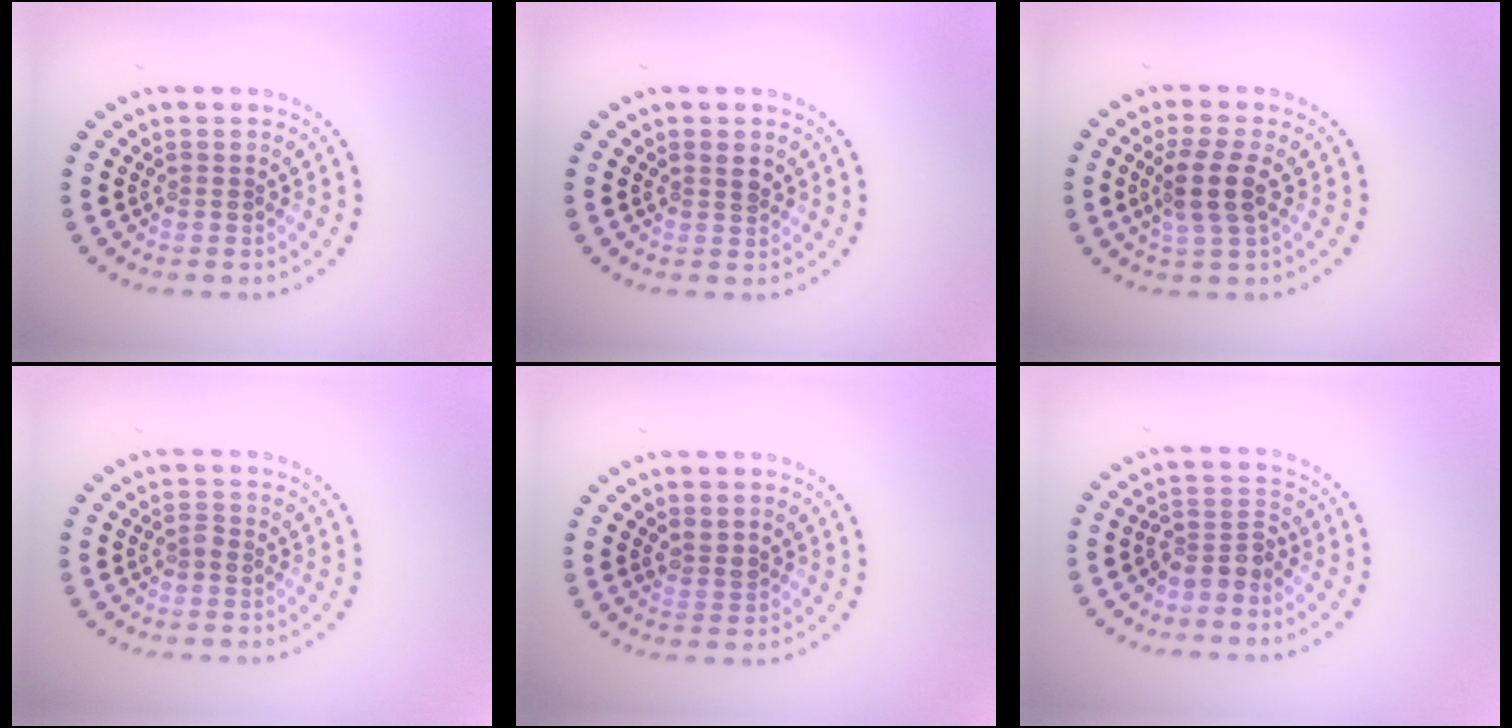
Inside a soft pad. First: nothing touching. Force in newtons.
{"total": 1.3, "press": 1.1, "slide": 0.6}
{"total": 3.1, "press": 2.6, "slide": 1.6}
{"total": 0.6, "press": 0.5, "slide": 0.3}
{"total": 1.3, "press": 1.2, "slide": 0.6}
{"total": 2.6, "press": 2.0, "slide": 1.6}